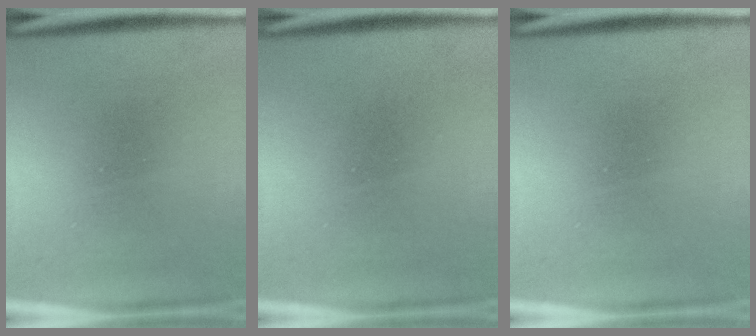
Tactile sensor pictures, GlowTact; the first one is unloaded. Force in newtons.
{"total": 1.7}
{"total": 0.0}